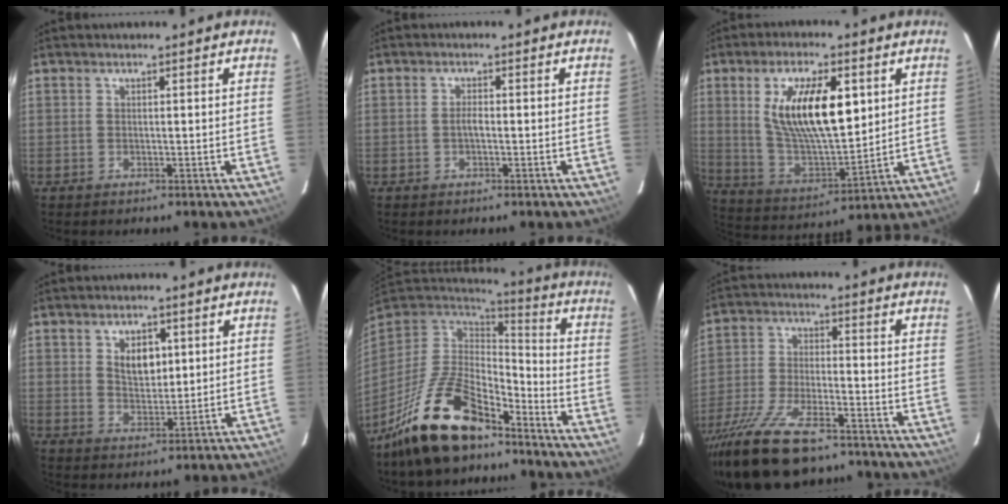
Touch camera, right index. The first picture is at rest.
{"total": 1.4, "force": [-0.4, 0.5, 1.3], "torque": [-0.026, 0.004, -0.009]}
{"total": 17.0, "force": [4.9, 6.5, 14.9], "torque": [-0.272, -0.002, 0.098]}
{"total": 5.5, "force": [1.8, 3.4, 3.9], "torque": [-0.062, 0.004, 0.035]}
{"total": 18.6, "force": [-13.4, 7.1, 10.8], "torque": [-0.228, -0.016, -0.242]}
{"total": 19.5, "force": [-15.3, 6.5, 10.2], "torque": [-0.216, -0.038, -0.261]}